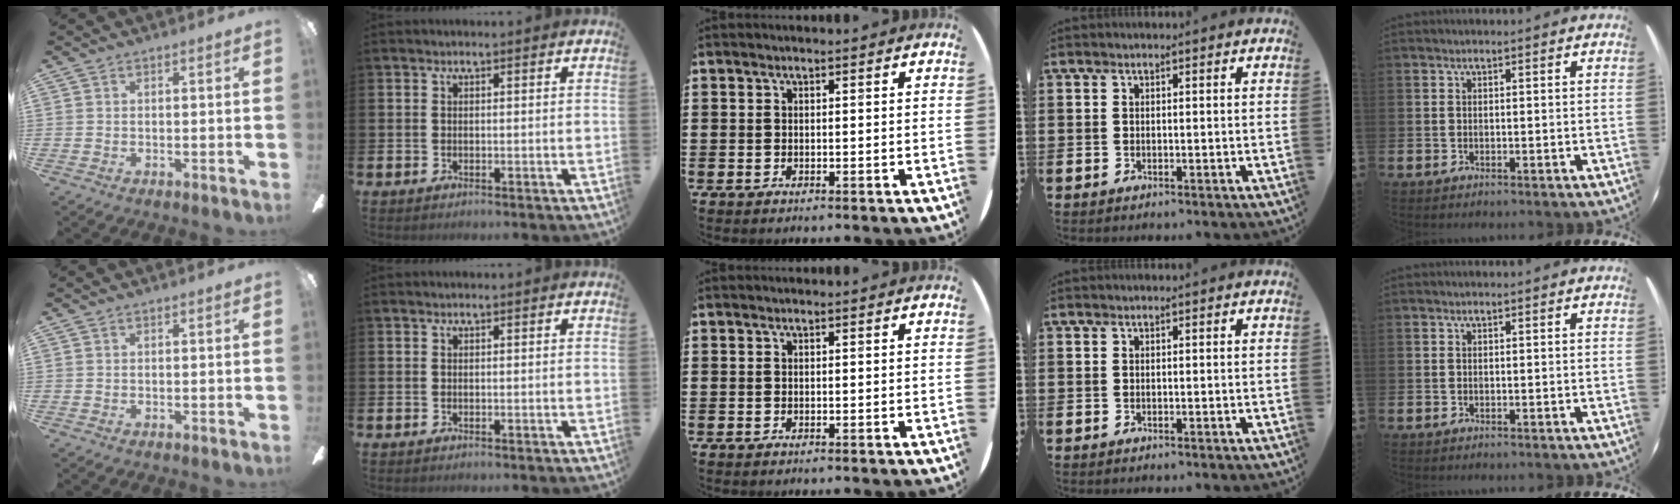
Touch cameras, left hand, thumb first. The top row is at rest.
{}